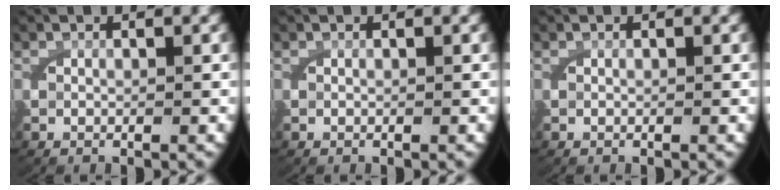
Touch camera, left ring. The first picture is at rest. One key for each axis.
{"total": 0.0}
{"total": 0.0}